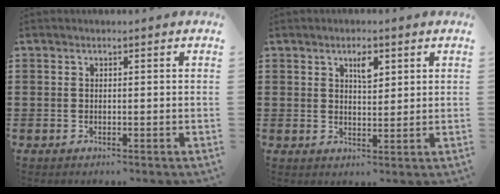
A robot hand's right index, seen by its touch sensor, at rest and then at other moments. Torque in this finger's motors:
{"motor_torque": [0.04, -0.04, 0.10, 0.05]}